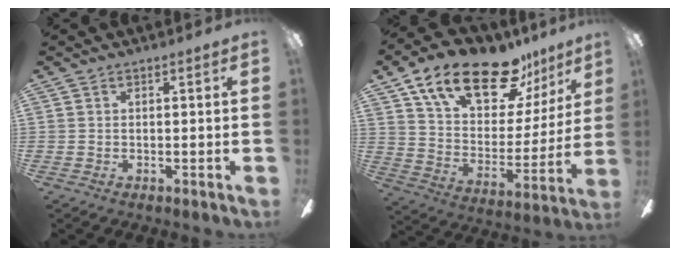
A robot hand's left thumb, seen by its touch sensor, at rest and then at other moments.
{"total": 22.8, "force": [15.6, 9.9, 13.5], "torque": [-0.228, -0.090, 0.271]}